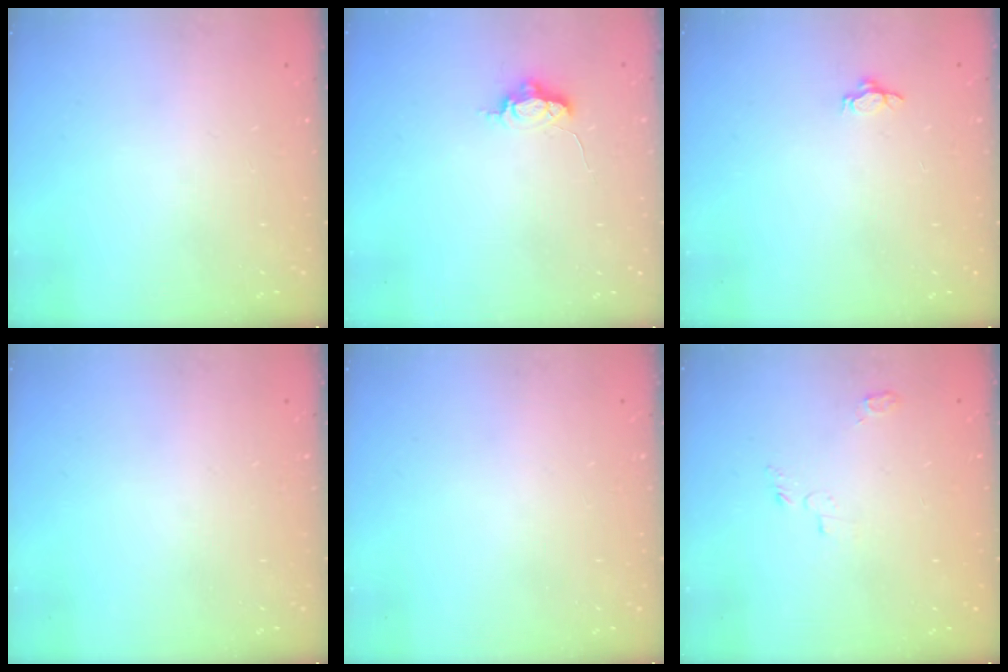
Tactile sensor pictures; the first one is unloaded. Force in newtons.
{"total": 5.3, "press": 5.3, "slide": 0.4}
{"total": 2.7, "press": 2.6, "slide": 1.0}
{"total": 0.0}
{"total": 0.0}
{"total": 4.0, "press": 4.0, "slide": 0.5}